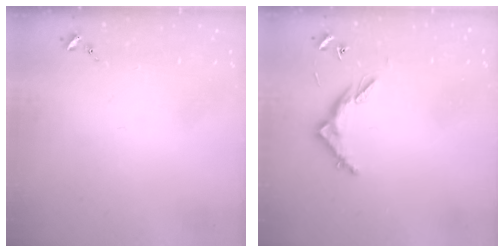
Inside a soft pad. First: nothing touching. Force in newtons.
{"total": 6.1, "press": 6.1, "slide": 0.4}